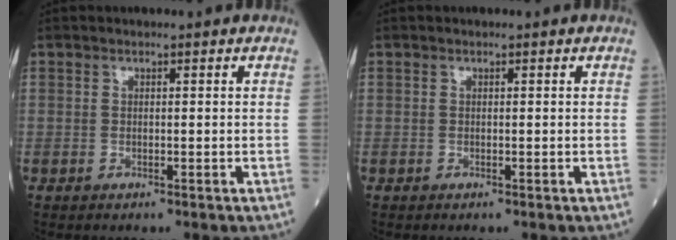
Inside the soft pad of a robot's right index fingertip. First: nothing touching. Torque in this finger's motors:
{"motor_torque": [-0.24, -0.03, -0.06, 0.00]}